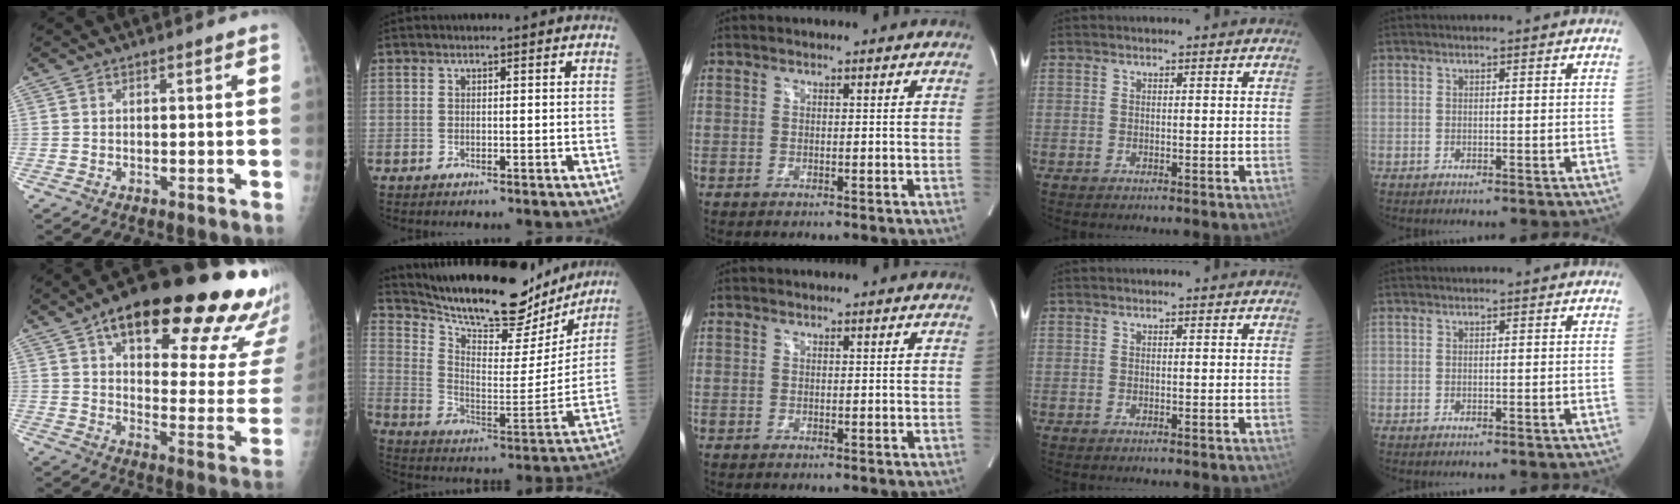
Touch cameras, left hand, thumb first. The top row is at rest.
{"thumb": {"total": 30.3, "force": [19.2, 10.0, 21.2], "torque": [-0.257, -0.052, 0.258]}, "index": {"total": 22.5, "force": [20.1, 5.4, 8.4], "torque": [-0.145, -0.020, 0.299]}}